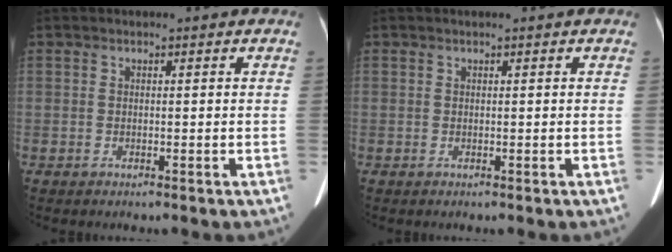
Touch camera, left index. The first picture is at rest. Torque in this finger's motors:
{"motor_torque": [0.62, -1.15, -0.02, -0.06]}